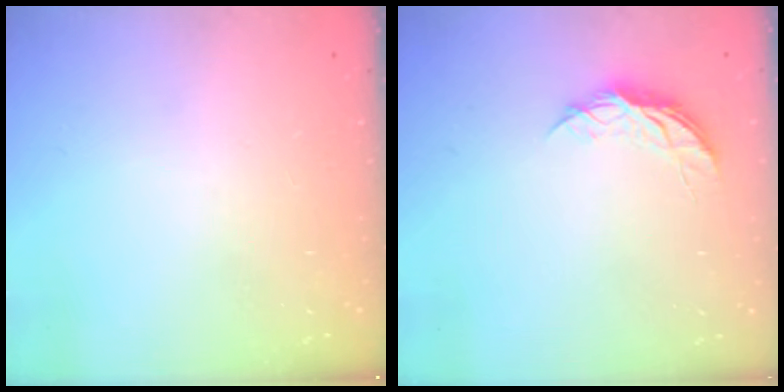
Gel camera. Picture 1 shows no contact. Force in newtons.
{"total": 5.2, "press": 5.1, "slide": 0.5}